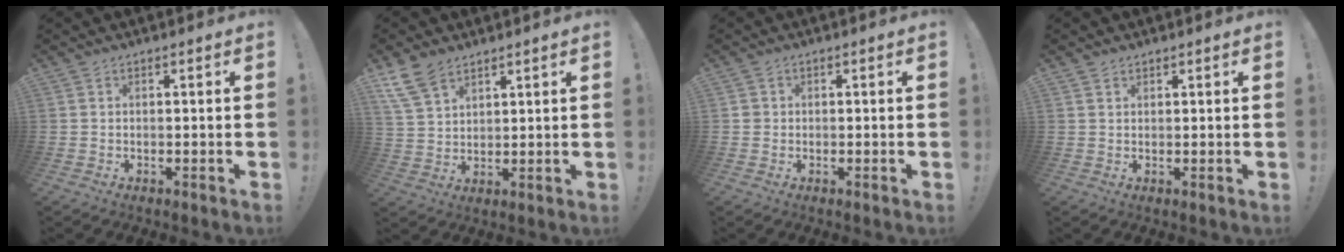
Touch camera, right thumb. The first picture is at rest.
{"total": 9.1, "force": [6.3, 5.0, 4.2], "torque": [-0.090, -0.019, 0.130]}
{"total": 1.3, "force": [0.1, 1.3, 0.2], "torque": [-0.002, 0.003, 0.001]}
{"total": 1.2, "force": [1.0, 0.6, 0.3], "torque": [-0.003, -0.003, 0.018]}